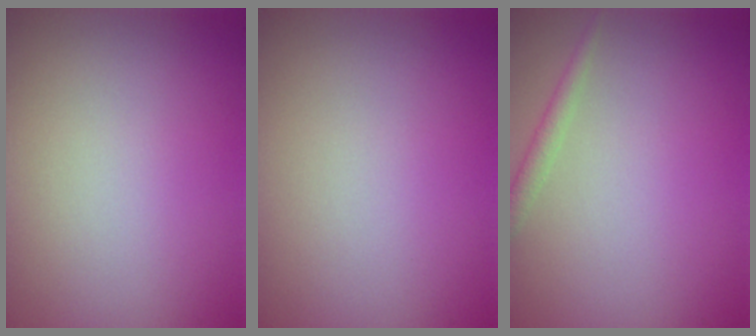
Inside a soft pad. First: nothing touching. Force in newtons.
{"total": 0.0}
{"total": 1.3, "press": 1.3, "slide": 0.1}